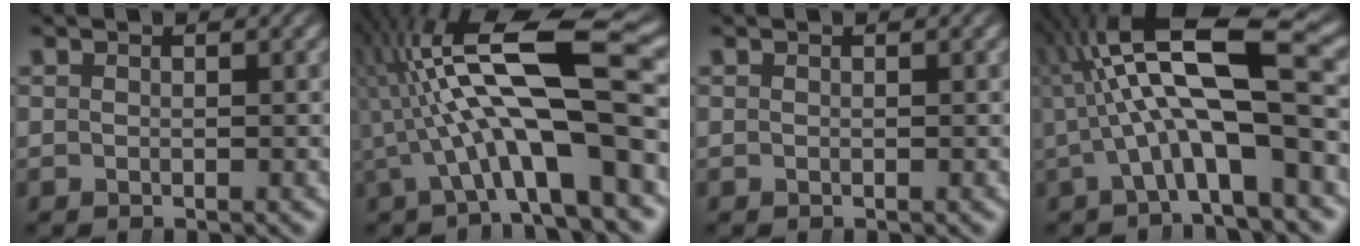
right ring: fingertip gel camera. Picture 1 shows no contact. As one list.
[{"total": 10.5, "force": [1.7, 3.4, 9.8], "torque": [-0.176, 0.003, 0.035]}, {"total": 0.0}, {"total": 9.7, "force": [2.5, 3.4, 8.7], "torque": [-0.151, 0.010, 0.042]}]